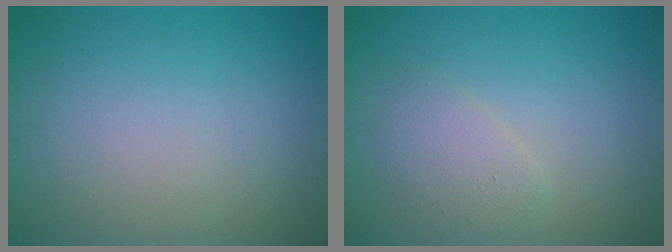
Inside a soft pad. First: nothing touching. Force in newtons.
{"total": 1.9, "press": 1.9, "slide": 0.1}